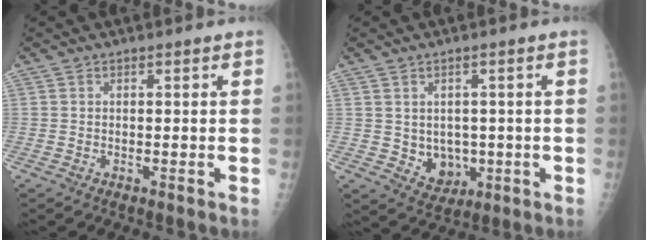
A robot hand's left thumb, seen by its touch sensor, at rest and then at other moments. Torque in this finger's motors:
{"motor_torque": [-0.01, 0.03, 0.16, -0.12, 0.01]}